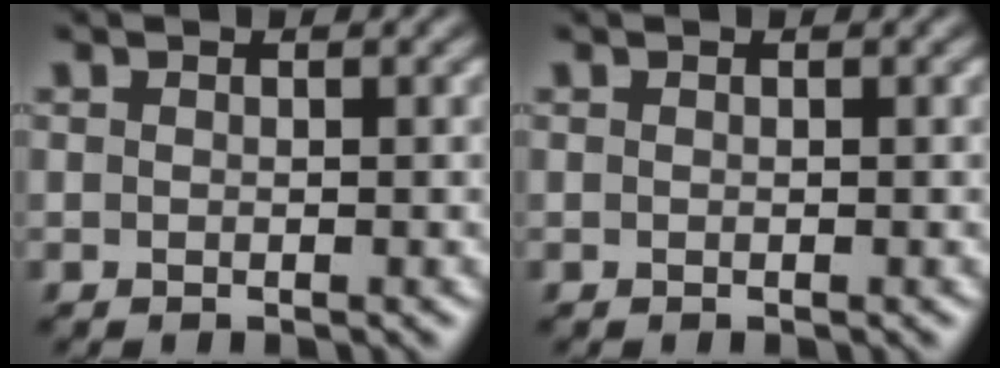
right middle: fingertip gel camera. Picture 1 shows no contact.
{"total": 0.0}